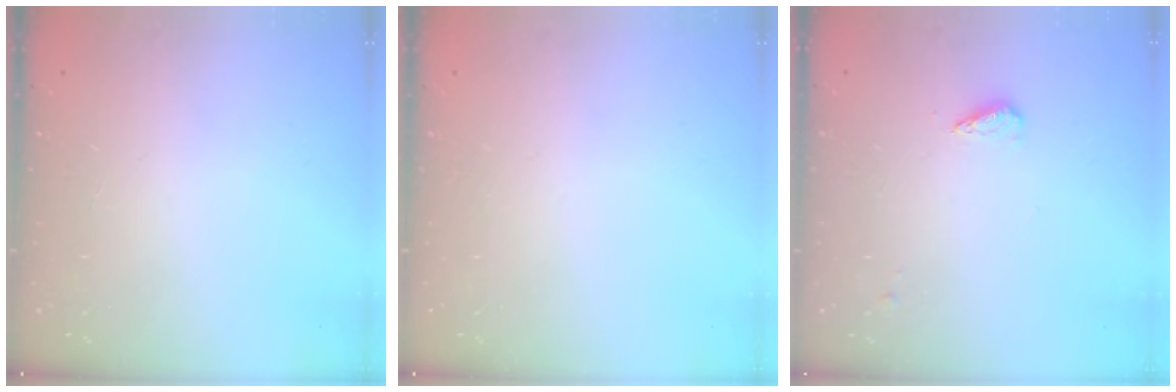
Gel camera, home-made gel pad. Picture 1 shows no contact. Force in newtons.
{"total": 0.0}
{"total": 3.9, "press": 3.8, "slide": 0.4}